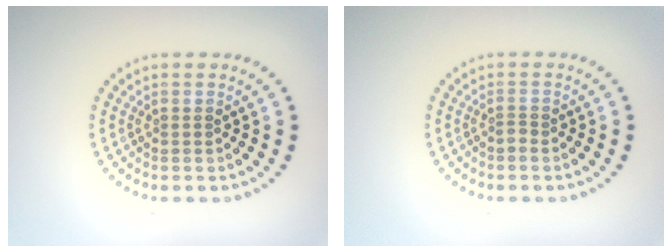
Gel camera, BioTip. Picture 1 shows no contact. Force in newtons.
{"total": 0.8, "press": 0.5, "slide": 0.6}